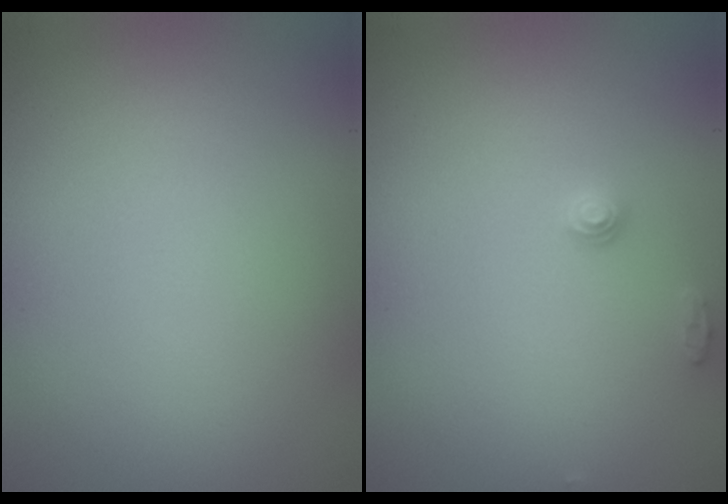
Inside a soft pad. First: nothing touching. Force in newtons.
{"total": 1.0, "press": 1.0, "slide": 0.1}